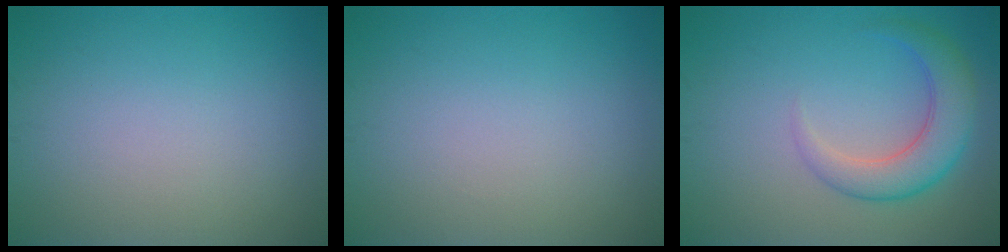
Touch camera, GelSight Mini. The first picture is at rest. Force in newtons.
{"total": 0.0}
{"total": 4.5, "press": 4.5, "slide": 0.2}